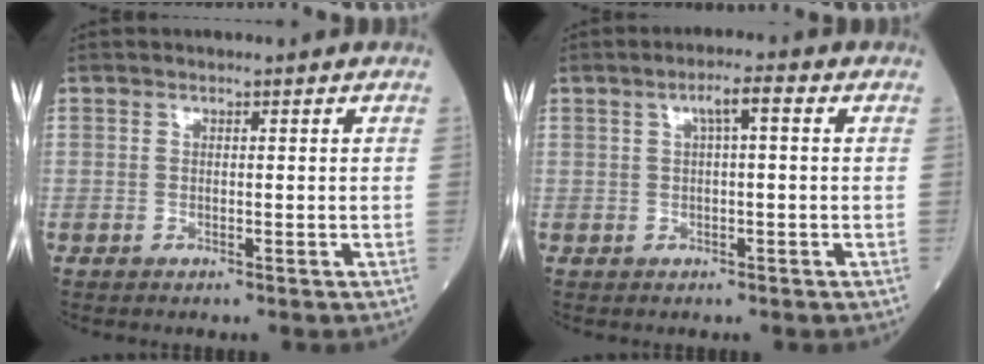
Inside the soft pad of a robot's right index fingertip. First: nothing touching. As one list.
[{"total": 3.1, "force": [0.8, 0.4, 3.0], "torque": [-0.052, 0.013, 0.013]}]